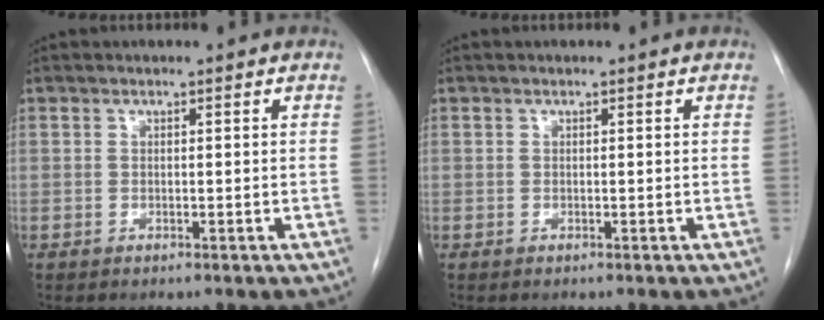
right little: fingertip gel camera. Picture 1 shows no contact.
{"total": 0.0}